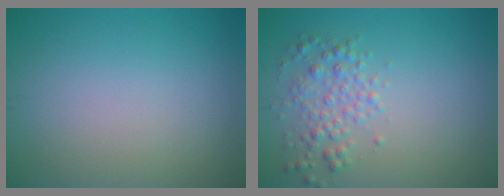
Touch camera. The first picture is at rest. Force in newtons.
{"total": 2.5, "press": 2.5, "slide": 0.1}